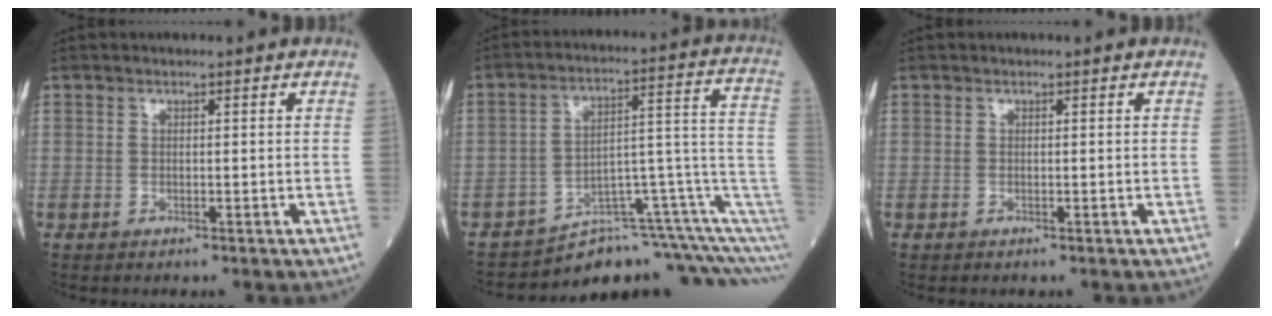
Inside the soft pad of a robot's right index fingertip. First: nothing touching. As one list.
[{"total": 13.7, "force": [-11.5, 0.9, 7.4], "torque": [-0.068, 0.097, -0.165]}, {"total": 0.0}]